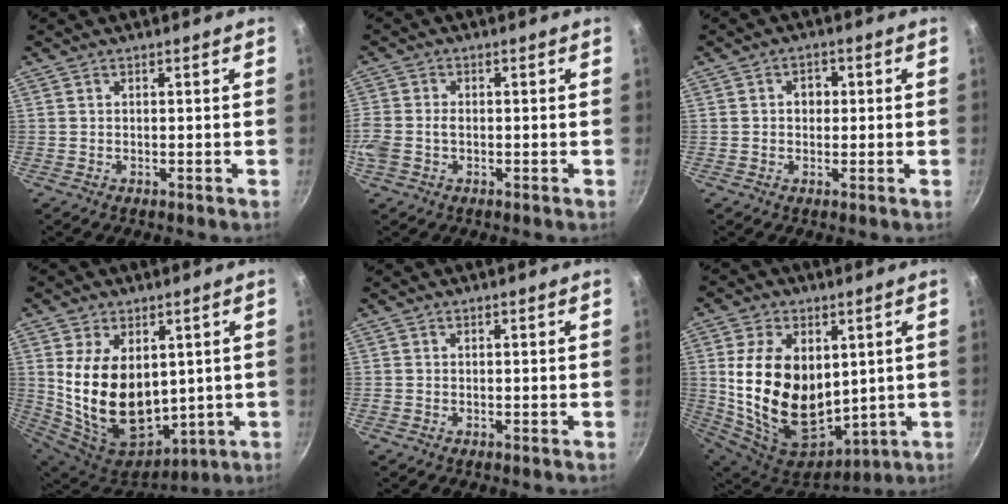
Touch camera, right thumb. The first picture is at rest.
{"total": 5.8, "force": [-1.3, 4.0, 4.0], "torque": [-0.097, 0.007, -0.033]}
{"total": 3.1, "force": [0.2, 2.6, 1.7], "torque": [-0.006, 0.005, 0.000]}
{"total": 20.1, "force": [2.7, 13.4, 14.8], "torque": [-0.251, -0.035, 0.078]}
{"total": 0.0}
{"total": 22.4, "force": [3.0, 15.0, 16.4], "torque": [-0.286, -0.030, 0.079]}